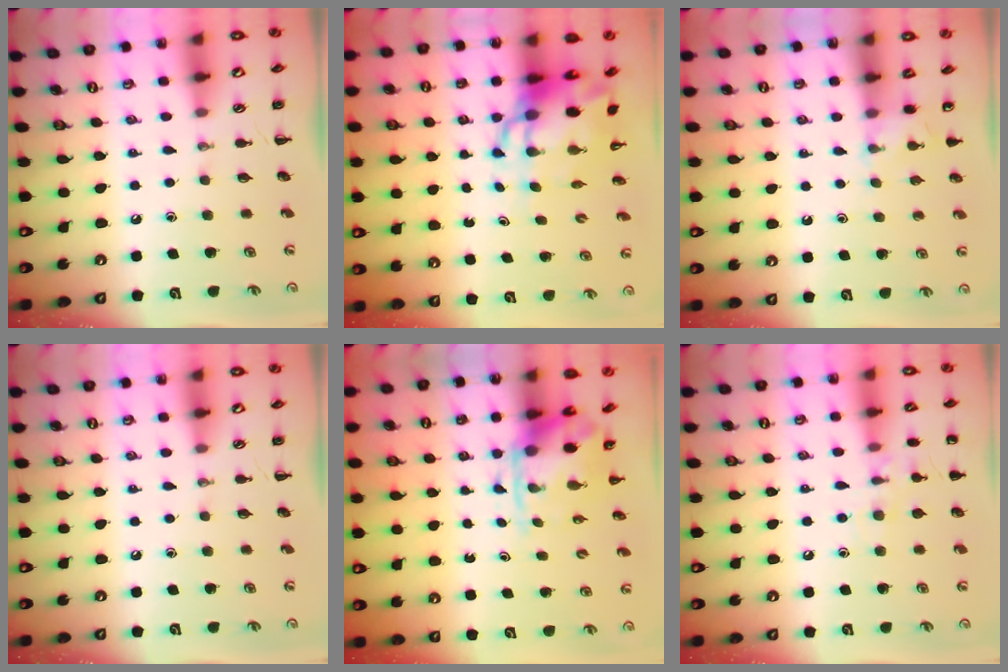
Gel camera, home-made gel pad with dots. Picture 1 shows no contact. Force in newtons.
{"total": 9.5, "press": 9.2, "slide": 2.4}
{"total": 4.0, "press": 3.8, "slide": 1.3}
{"total": 0.0}
{"total": 3.6, "press": 3.5, "slide": 0.9}
{"total": 8.6, "press": 8.3, "slide": 2.1}